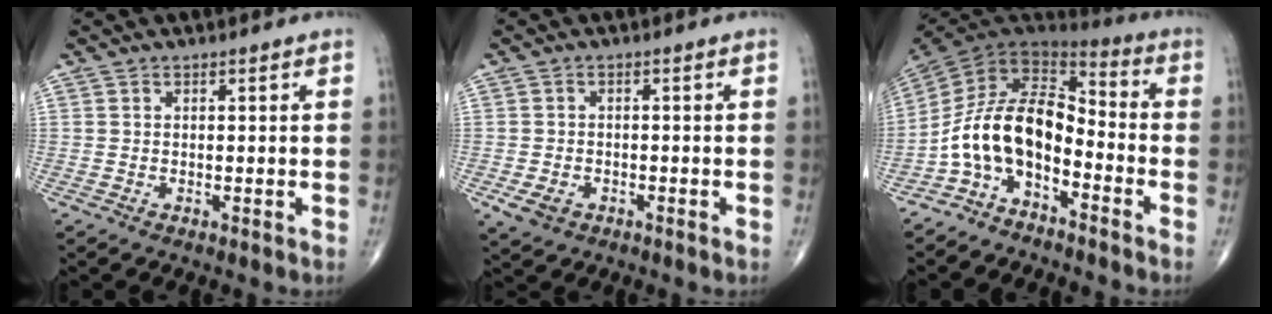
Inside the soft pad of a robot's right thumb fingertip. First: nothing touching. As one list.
[{"total": 3.5, "force": [-1.5, 2.5, 1.9], "torque": [-0.033, 0.002, -0.019]}, {"total": 13.2, "force": [-5.4, 7.3, 9.6], "torque": [-0.162, 0.086, -0.114]}]